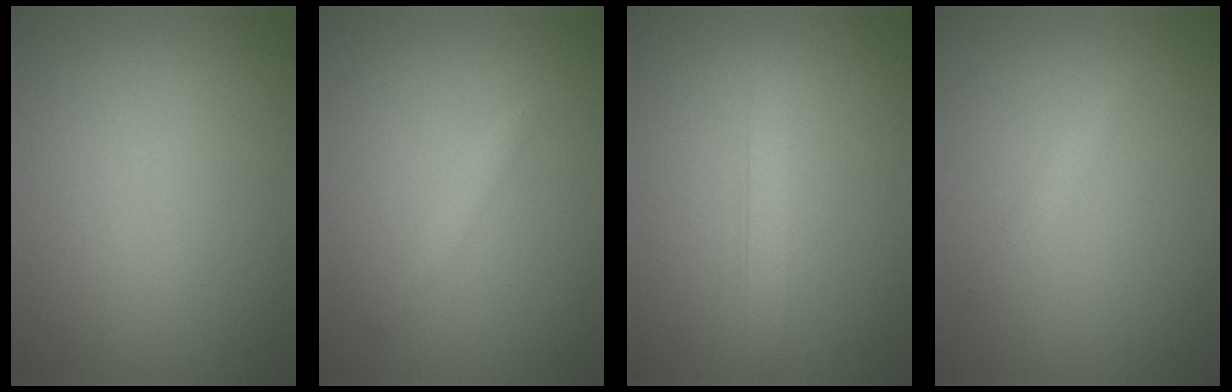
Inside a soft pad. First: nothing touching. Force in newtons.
{"total": 1.3, "press": 1.3, "slide": 0.0}
{"total": 1.8, "press": 1.7, "slide": 0.2}
{"total": 0.9, "press": 0.8, "slide": 0.0}